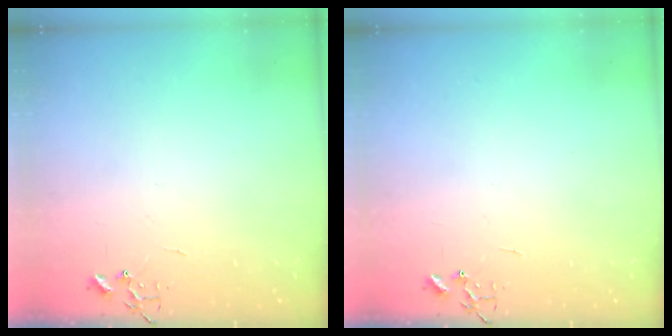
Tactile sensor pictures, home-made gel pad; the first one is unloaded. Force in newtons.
{"total": 0.0}